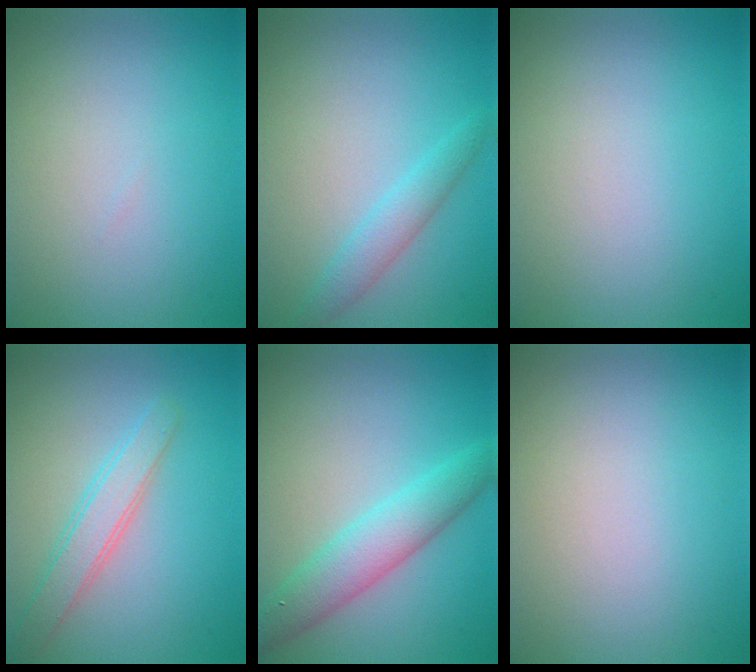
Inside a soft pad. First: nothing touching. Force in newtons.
{"total": 2.2, "press": 2.2, "slide": 0.1}
{"total": 0.0}
{"total": 2.8, "press": 2.8, "slide": 0.1}
{"total": 4.4, "press": 4.4, "slide": 0.1}
{"total": 0.0}